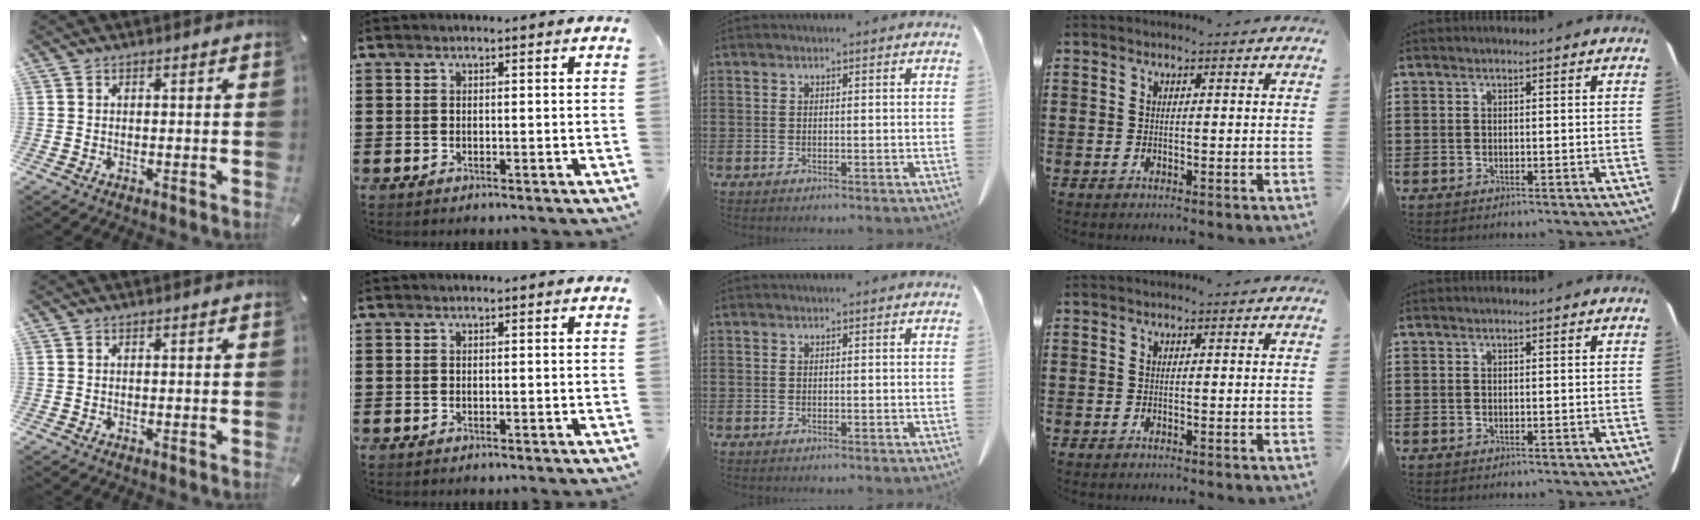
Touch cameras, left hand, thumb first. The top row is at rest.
{}